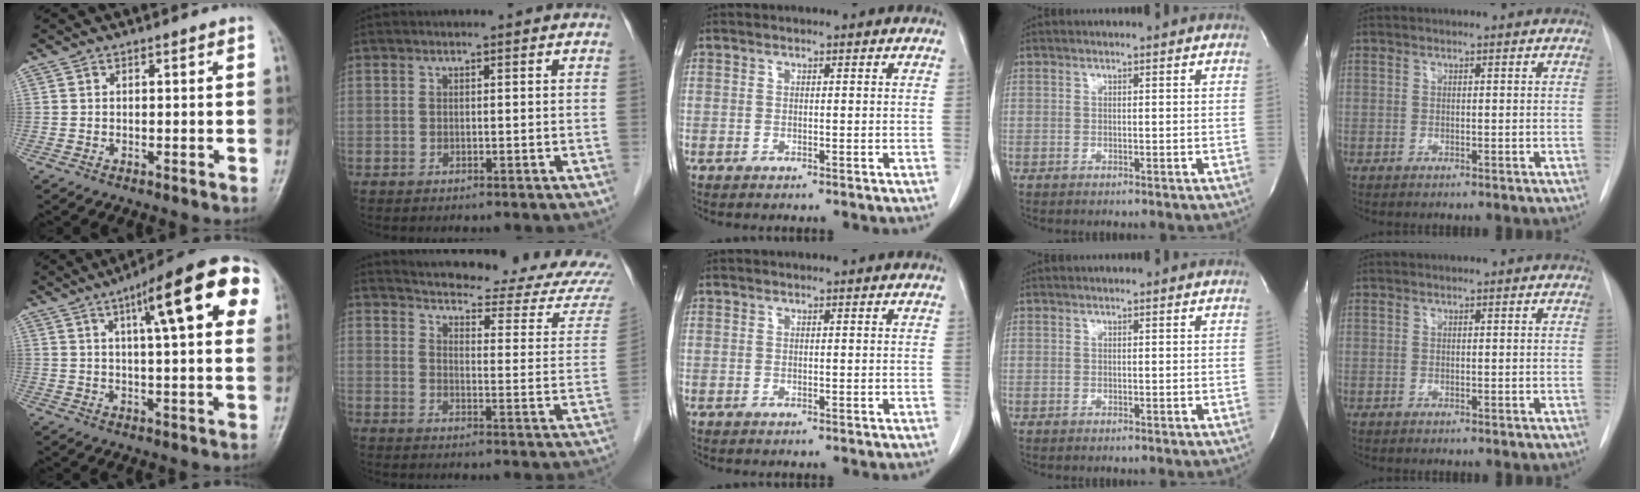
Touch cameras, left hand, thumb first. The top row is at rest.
{"thumb": {"total": 19.5, "force": [7.5, 4.9, 17.4], "torque": [-0.216, 0.011, 0.095]}, "index": {"total": 20.6, "force": [19.6, 1.2, 6.2], "torque": [-0.089, -0.088, 0.229]}}